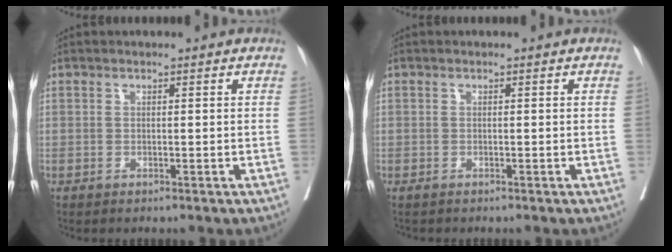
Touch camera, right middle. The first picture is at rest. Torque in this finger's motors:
{"motor_torque": [0.01, -0.03, -0.01, 0.00]}